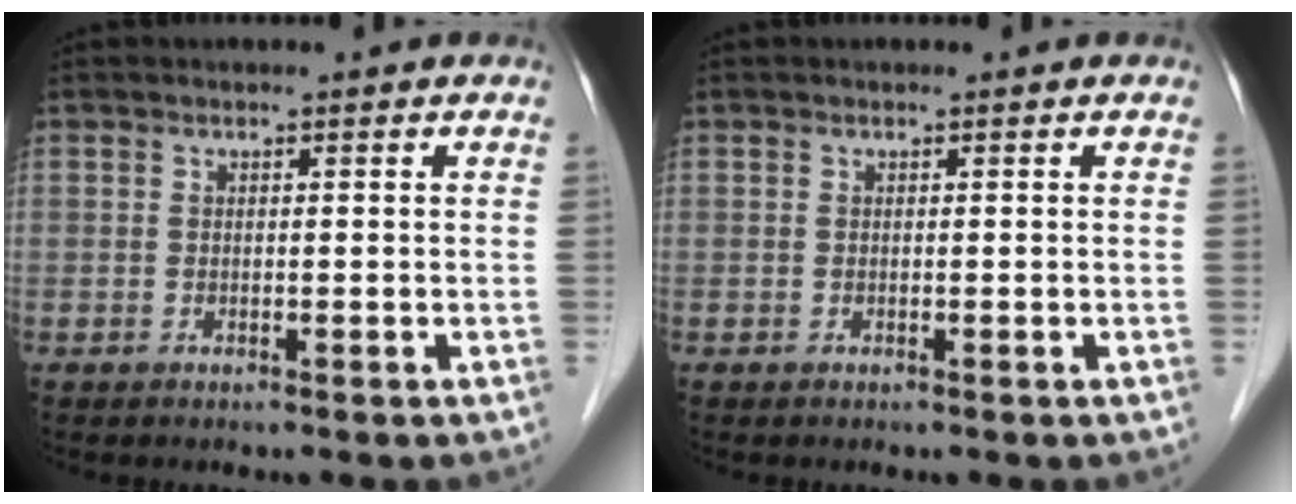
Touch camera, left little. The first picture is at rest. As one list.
[{"total": 0.0}]